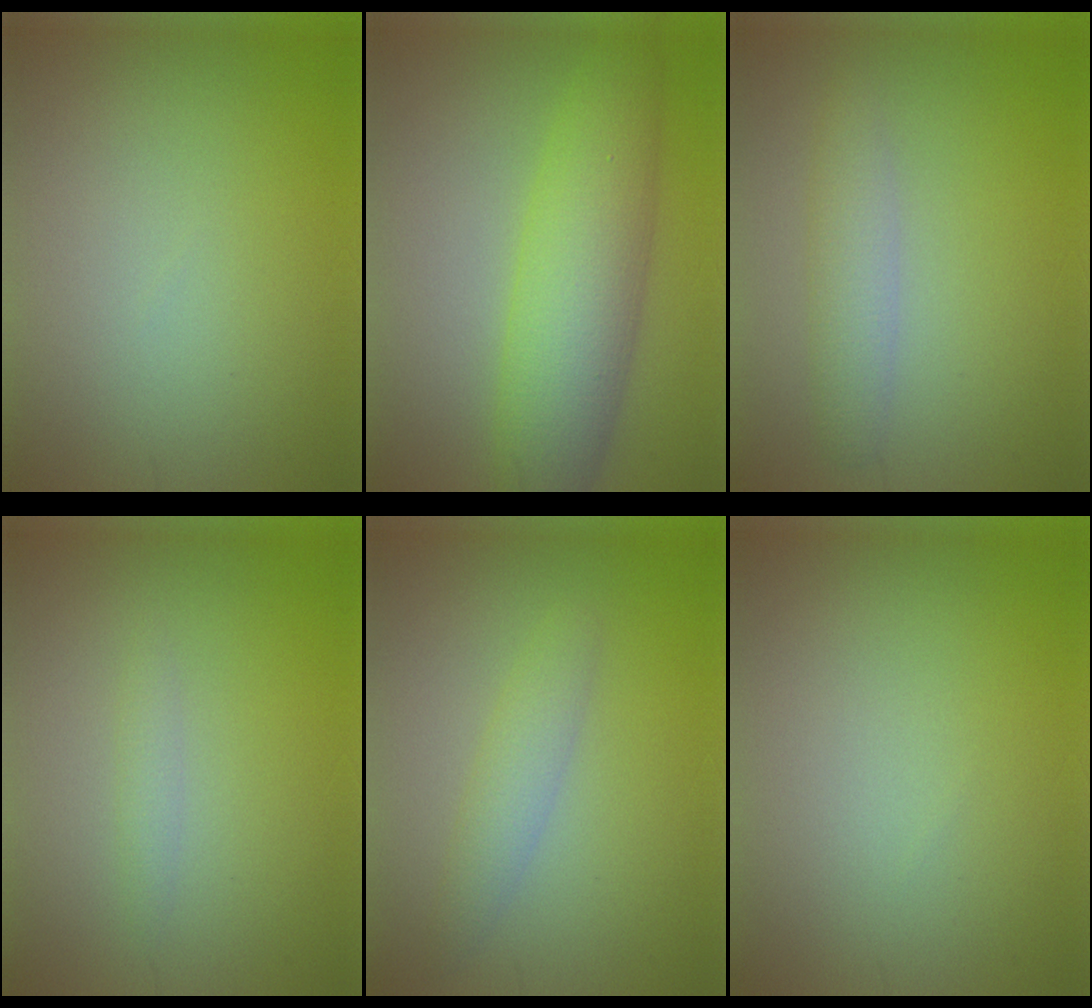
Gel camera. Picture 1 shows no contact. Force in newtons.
{"total": 7.2, "press": 7.2, "slide": 0.2}
{"total": 2.4, "press": 2.4, "slide": 0.0}
{"total": 1.0, "press": 1.0, "slide": 0.1}
{"total": 2.2, "press": 2.2, "slide": 0.1}
{"total": 0.0}